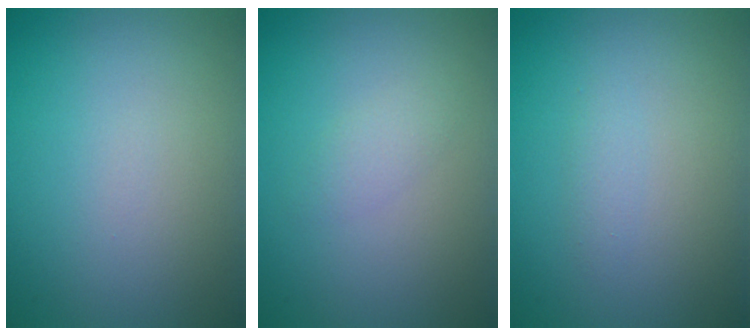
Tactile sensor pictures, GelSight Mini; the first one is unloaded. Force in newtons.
{"total": 1.2, "press": 1.2, "slide": 0.1}
{"total": 0.8, "press": 0.8, "slide": 0.1}